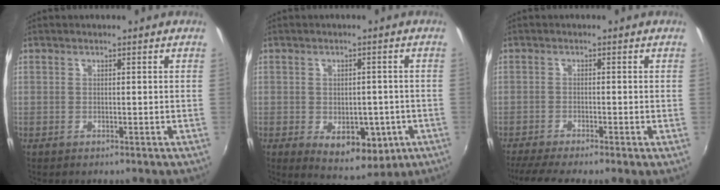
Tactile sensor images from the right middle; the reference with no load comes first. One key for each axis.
{"total": 9.4, "fx": -3.2, "fy": 5.9, "fz": 6.7, "tx": -0.096, "ty": -0.013, "tz": -0.030}
{"total": 6.0, "fx": -4.4, "fy": 0.1, "fz": 4.0, "tx": -0.084, "ty": -0.024, "tz": -0.079}